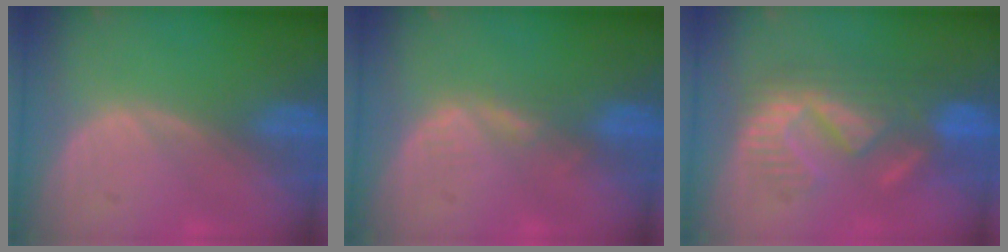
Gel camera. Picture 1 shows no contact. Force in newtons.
{"total": 1.6, "press": 1.6, "slide": 0.2}
{"total": 9.1, "press": 8.9, "slide": 1.9}